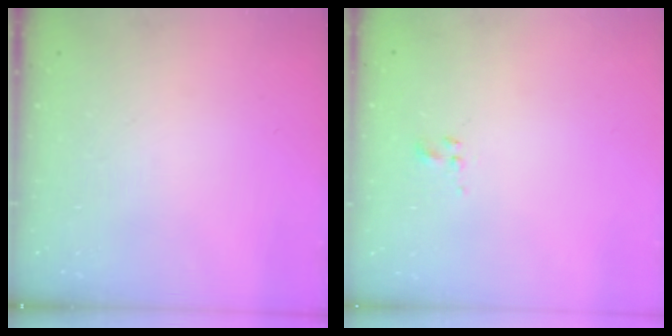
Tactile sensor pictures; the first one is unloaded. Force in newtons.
{"total": 1.0, "press": 0.8, "slide": 0.6}